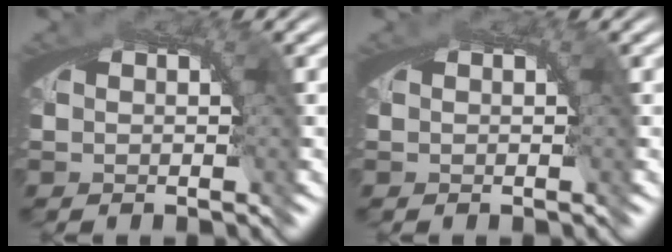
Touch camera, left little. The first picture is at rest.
{"total": 0.0}